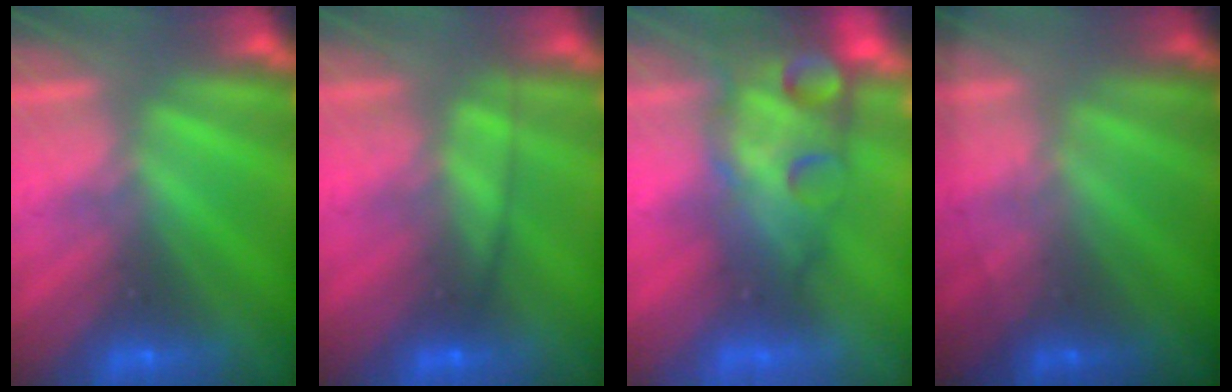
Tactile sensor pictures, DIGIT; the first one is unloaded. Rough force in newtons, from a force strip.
{"total": 2.4}
{"total": 7.1}
{"total": 1.8}